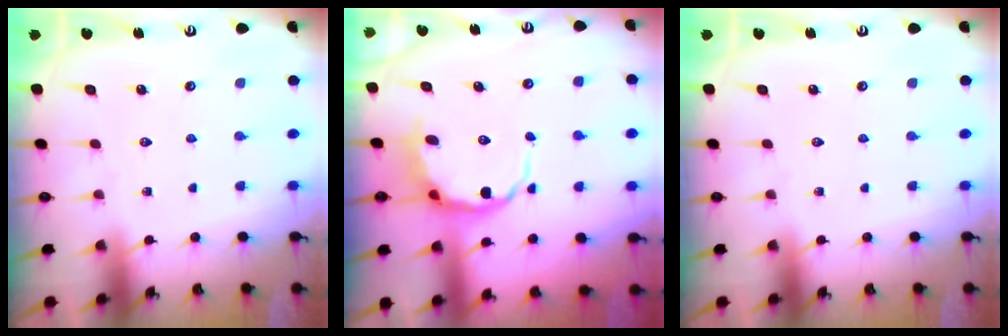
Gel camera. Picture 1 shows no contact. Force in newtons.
{"total": 9.2, "press": 8.9, "slide": 2.5}
{"total": 0.0}